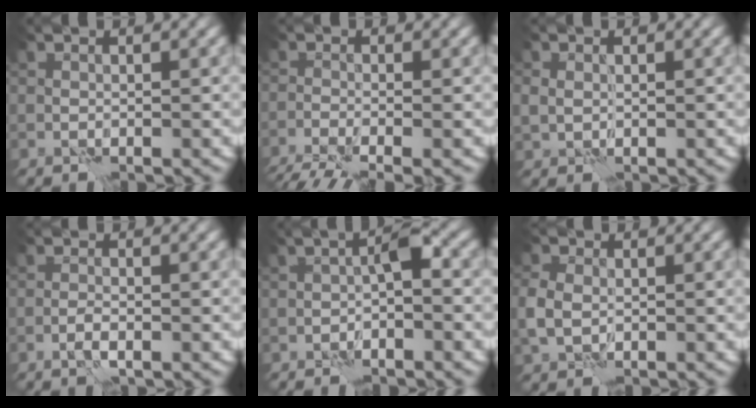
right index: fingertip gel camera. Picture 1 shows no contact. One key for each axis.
{"total": 5.3, "fx": -4.2, "fy": 0.9, "fz": 3.1, "tx": -0.062, "ty": -0.028, "tz": -0.076}
{"total": 1.4, "fx": 0.4, "fy": 1.2, "fz": 0.6, "tx": -0.015, "ty": -0.004, "tz": 0.014}
{"total": 1.1, "fx": -0.4, "fy": 0.2, "fz": 1.0, "tx": -0.021, "ty": 0.002, "tz": -0.010}
{"total": 2.1, "fx": -0.6, "fy": 0.5, "fz": 2.0, "tx": -0.031, "ty": 0.010, "tz": -0.016}
{"total": 2.9, "fx": -0.3, "fy": 2.2, "fz": 1.8, "tx": -0.048, "ty": -0.002, "tz": -0.011}